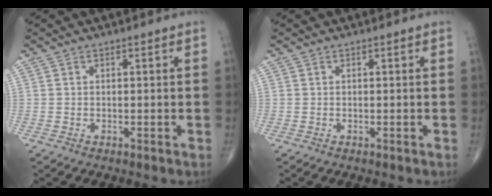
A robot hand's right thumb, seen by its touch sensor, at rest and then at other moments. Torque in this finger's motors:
{"motor_torque": [0.00, 0.00, 0.07, 0.07, 0.00]}